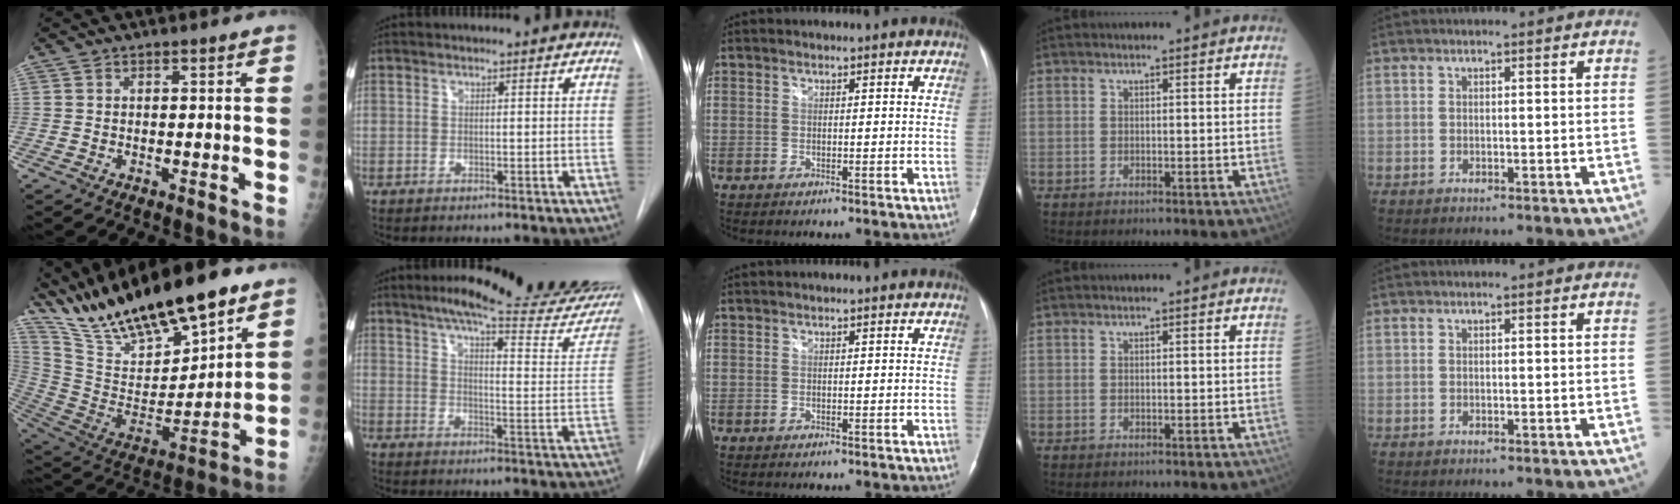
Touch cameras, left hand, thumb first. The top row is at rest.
{"thumb": {"total": 27.4, "force": [20.8, 8.1, 15.9], "torque": [-0.253, -0.069, 0.372]}, "index": {"total": 27.3, "force": [22.8, 3.6, 14.5], "torque": [-0.192, -0.071, 0.275]}}